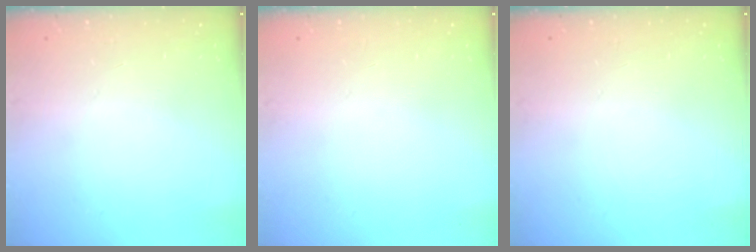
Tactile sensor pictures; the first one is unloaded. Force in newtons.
{"total": 0.0}
{"total": 0.0}